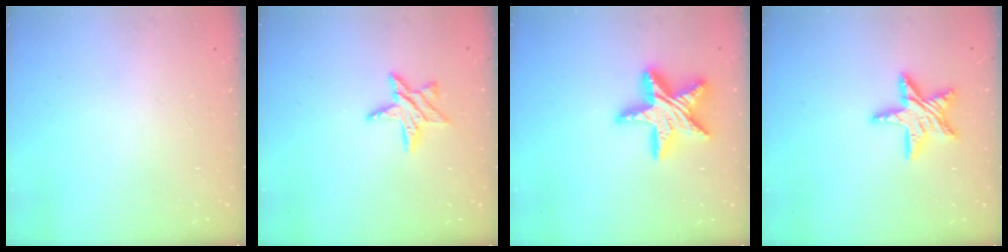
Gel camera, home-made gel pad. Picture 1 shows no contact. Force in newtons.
{"total": 8.9, "press": 8.9, "slide": 0.5}
{"total": 19.1, "press": 19.0, "slide": 1.7}
{"total": 13.1, "press": 13.0, "slide": 1.2}